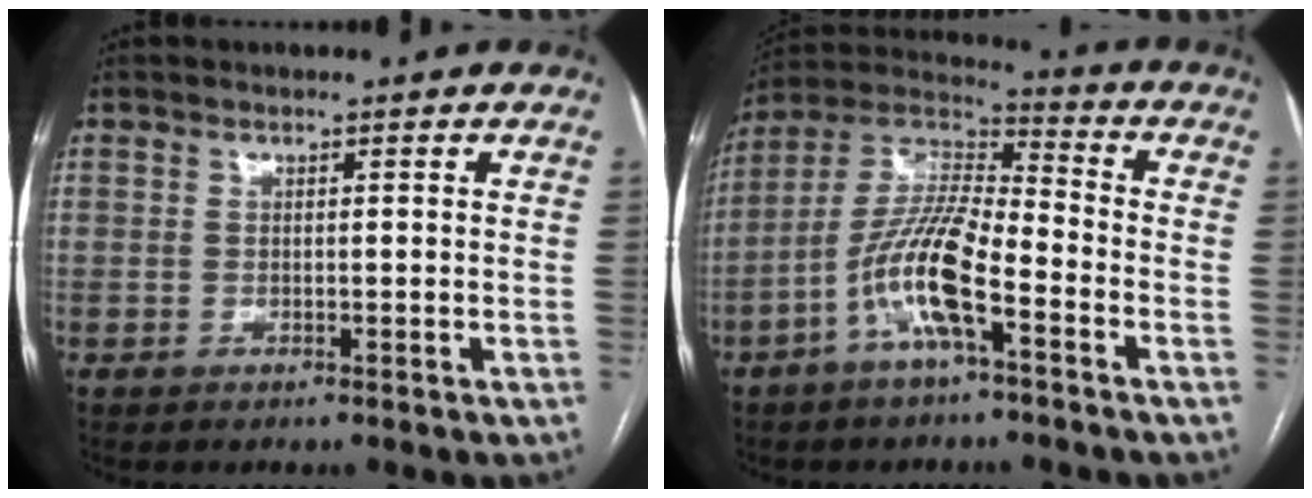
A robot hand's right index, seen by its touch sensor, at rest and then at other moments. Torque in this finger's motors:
{"motor_torque": [0.53, -0.41, 0.39, 0.21]}